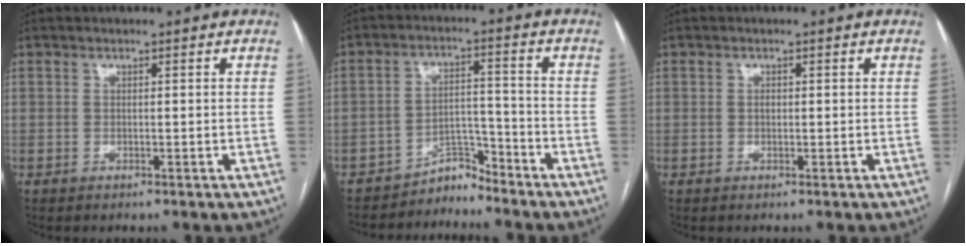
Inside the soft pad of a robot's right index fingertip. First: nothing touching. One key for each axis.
{"total": 4.2, "fx": -4.1, "fy": 0.8, "fz": -0.5, "tx": 0.016, "ty": 0.015, "tz": -0.067}
{"total": 0.7, "fx": 0.0, "fy": 0.5, "fz": 0.5, "tx": -0.008, "ty": 0.002, "tz": -0.002}